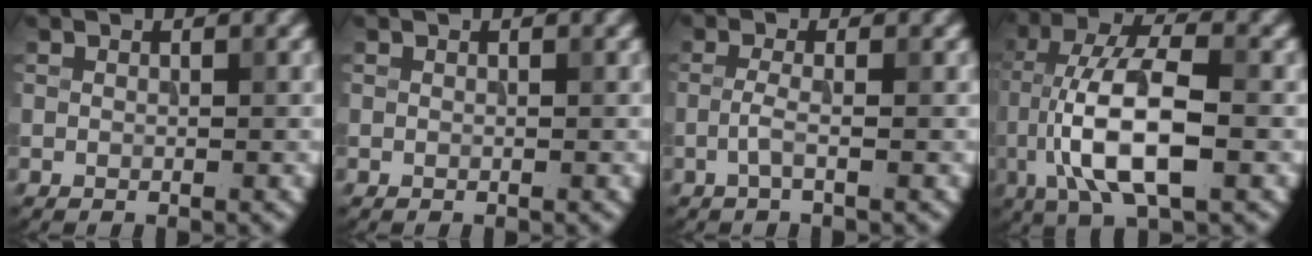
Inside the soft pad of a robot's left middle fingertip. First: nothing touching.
{"total": 0.0}
{"total": 1.4, "force": [-0.6, 0.1, 1.3], "torque": [-0.034, 0.001, -0.016]}
{"total": 9.8, "force": [-2.1, 3.3, 8.9], "torque": [-0.174, 0.017, -0.043]}